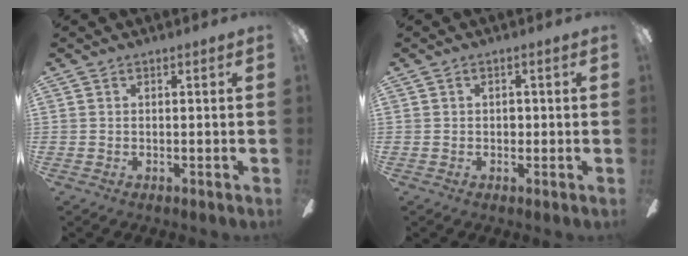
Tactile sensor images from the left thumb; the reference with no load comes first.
{"total": 1.7, "force": [0.0, 1.2, 1.2], "torque": [-0.023, 0.006, -0.001]}